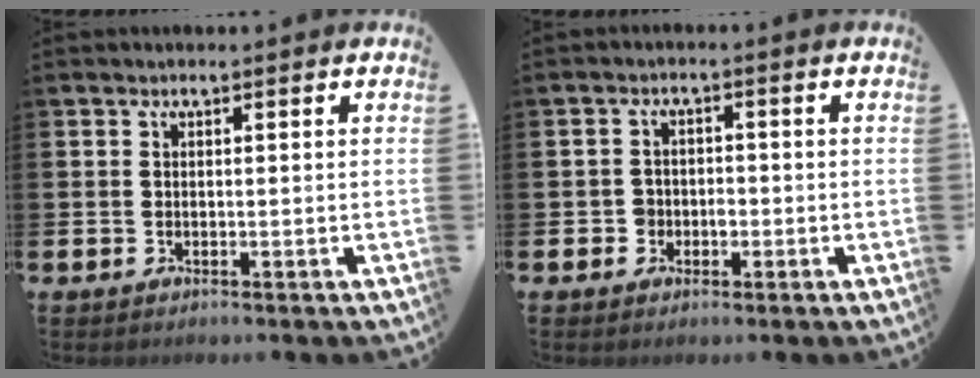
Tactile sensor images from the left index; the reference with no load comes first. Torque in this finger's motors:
{"motor_torque": [0.05, 0.09, 0.04, 0.01]}